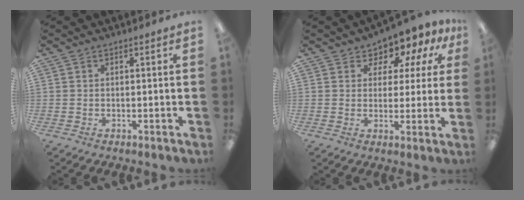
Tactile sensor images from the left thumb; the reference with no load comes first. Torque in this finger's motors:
{"motor_torque": [0.17, 0.30, -0.03, -0.04, 0.06]}